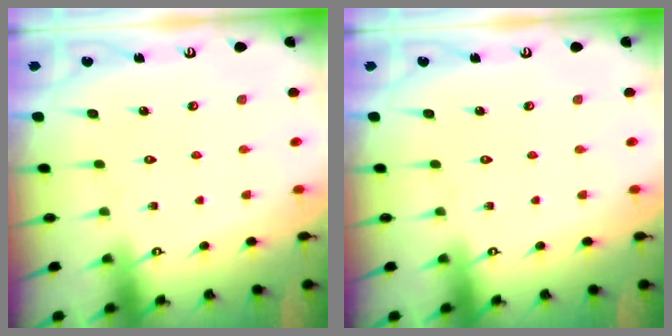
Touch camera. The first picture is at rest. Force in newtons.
{"total": 0.0}